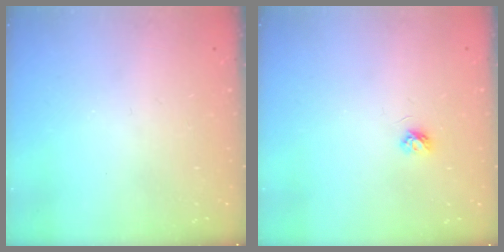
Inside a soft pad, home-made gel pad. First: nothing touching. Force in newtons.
{"total": 3.3, "press": 3.3, "slide": 0.3}